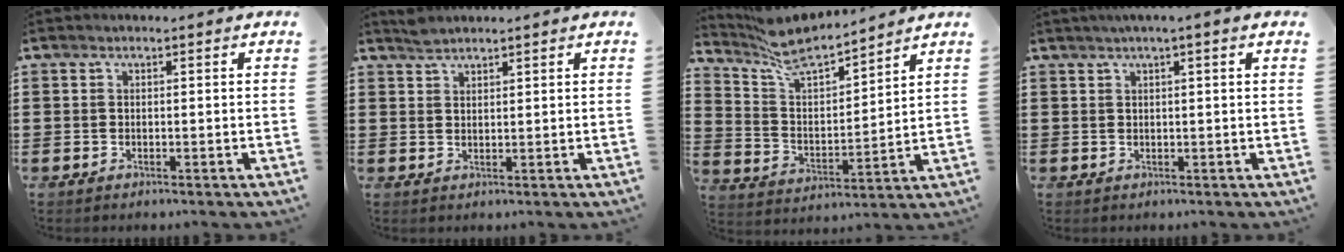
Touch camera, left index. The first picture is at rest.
{"total": 1.7, "force": [1.7, 0.3, 0.4], "torque": [-0.011, -0.001, 0.032]}
{"total": 7.5, "force": [7.0, 1.1, 2.4], "torque": [-0.082, -0.050, 0.123]}
{"total": 1.3, "force": [0.7, 0.0, 1.0], "torque": [-0.021, 0.000, 0.013]}